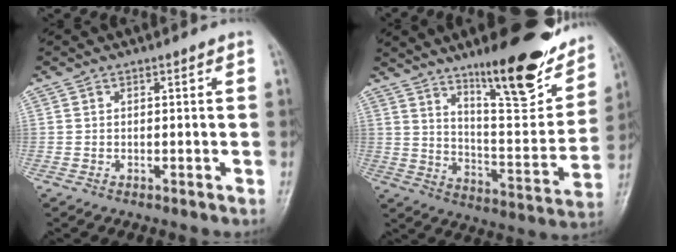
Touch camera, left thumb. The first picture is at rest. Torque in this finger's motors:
{"motor_torque": [1.30, 1.02, 1.41, -1.36, 0.18]}